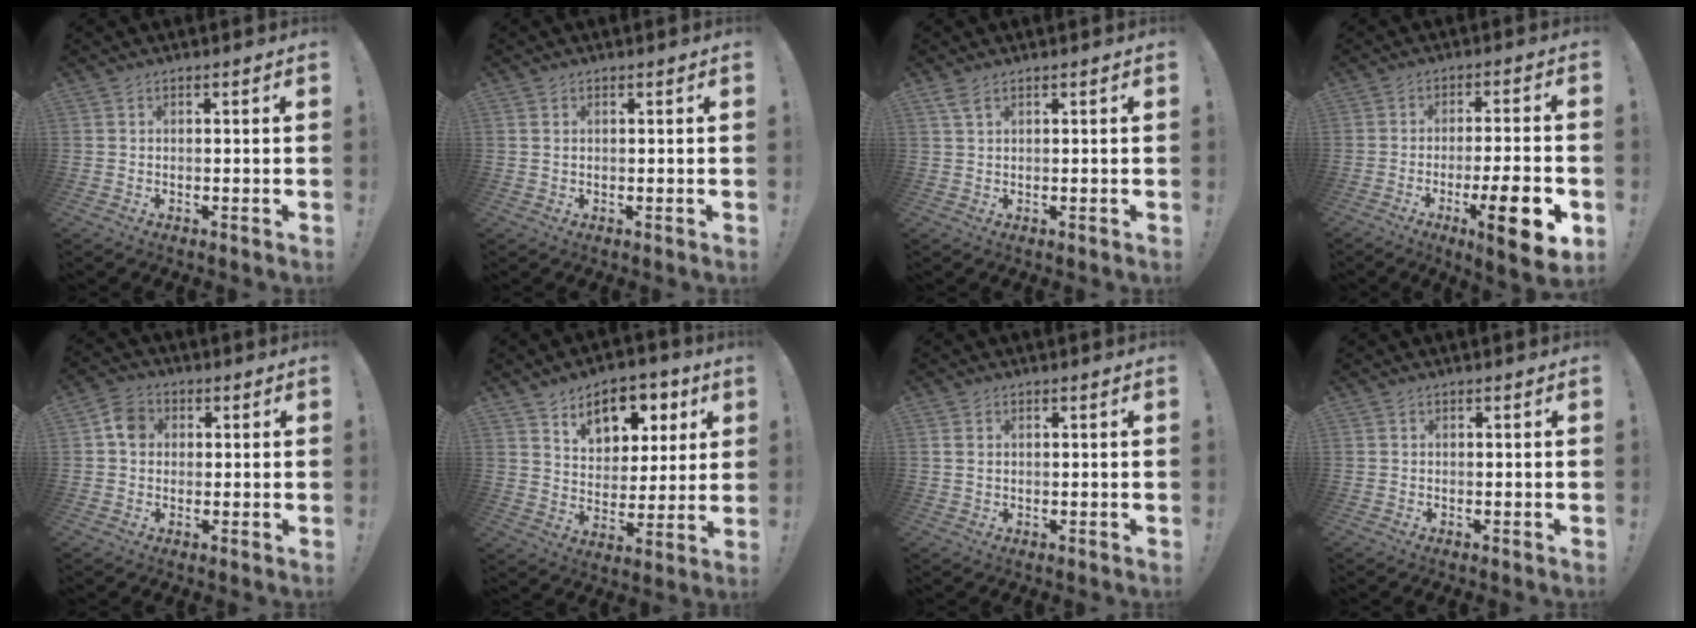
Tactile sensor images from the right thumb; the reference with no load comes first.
{"total": 0.9, "force": [0.5, 0.5, 0.5], "torque": [-0.013, 0.002, 0.010]}
{"total": 2.4, "force": [1.3, 0.7, 1.9], "torque": [-0.046, 0.004, 0.025]}
{"total": 13.5, "force": [-5.6, 1.9, 12.1], "torque": [-0.170, 0.009, -0.082]}
{"total": 6.0, "force": [0.9, 5.1, 3.0], "torque": [-0.041, 0.013, 0.017]}
{"total": 12.1, "force": [7.1, 7.9, 5.9], "torque": [-0.074, -0.043, 0.127]}
{"total": 1.4, "force": [0.5, 1.0, 0.8], "torque": [-0.010, 0.001, 0.009]}
{"total": 0.0}